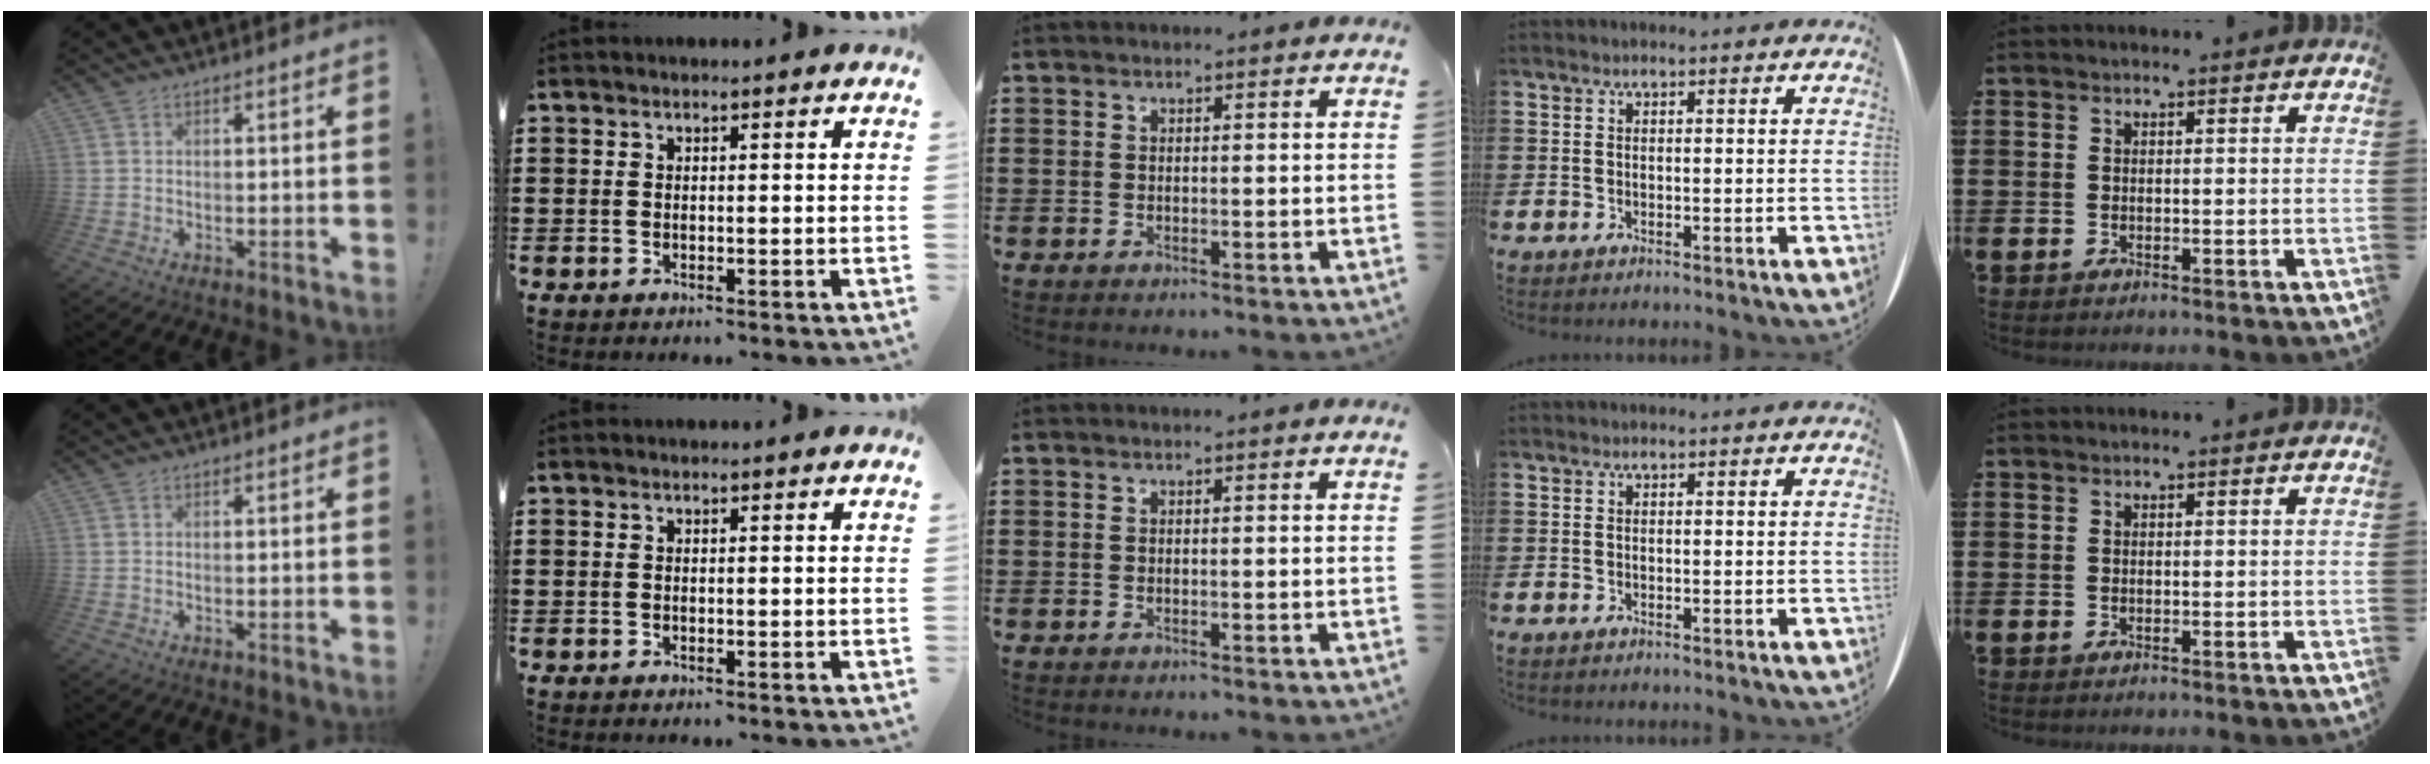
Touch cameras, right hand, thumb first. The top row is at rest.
{}